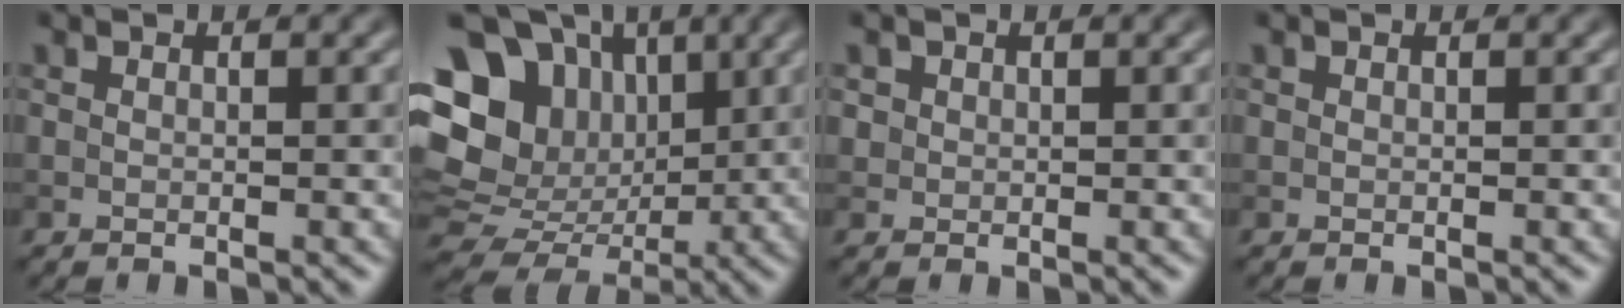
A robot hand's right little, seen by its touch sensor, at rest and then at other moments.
{"total": 18.7, "force": [4.5, 16.0, 8.5], "torque": [-0.202, 0.033, 0.063]}
{"total": 0.8, "force": [0.2, 0.7, 0.0], "torque": [0.008, -0.004, 0.006]}
{"total": 0.0}